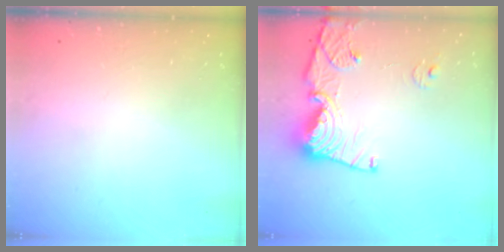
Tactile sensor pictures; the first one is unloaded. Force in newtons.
{"total": 14.7, "press": 14.6, "slide": 1.8}